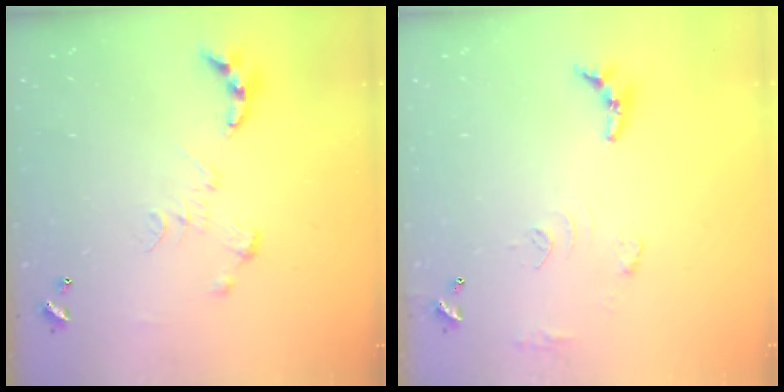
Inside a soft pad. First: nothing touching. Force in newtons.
{"total": 10.1, "press": 10.0, "slide": 0.8}